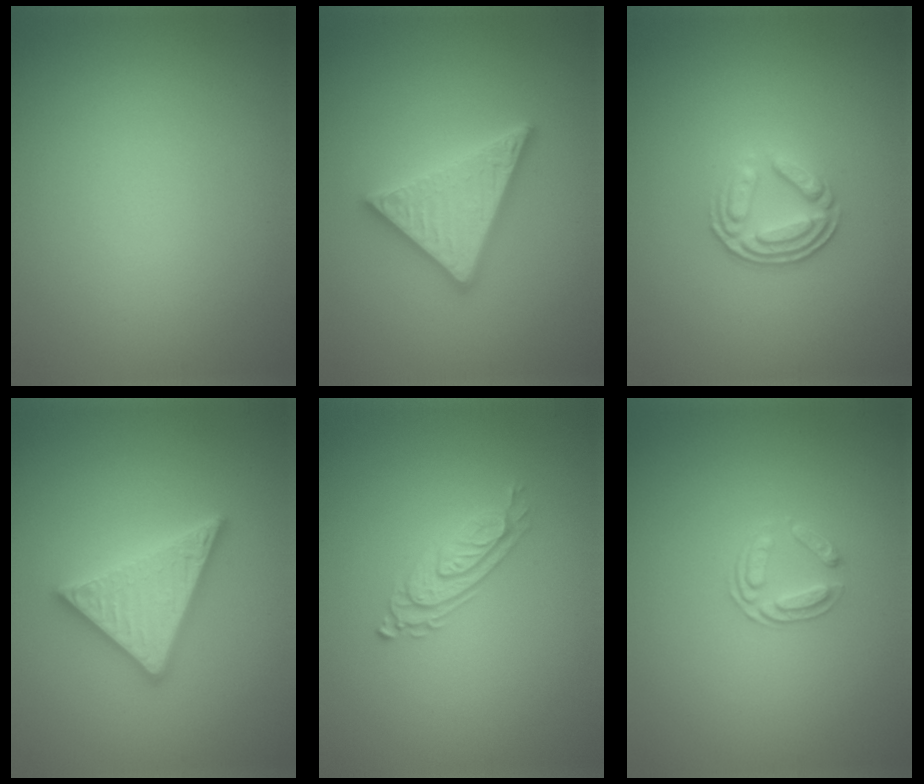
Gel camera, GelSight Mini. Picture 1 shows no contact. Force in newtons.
{"total": 4.7, "press": 4.6, "slide": 0.7}
{"total": 3.5, "press": 2.6, "slide": 2.4}
{"total": 4.9, "press": 4.9, "slide": 0.7}
{"total": 2.7, "press": 2.0, "slide": 1.8}
{"total": 1.7, "press": 1.3, "slide": 1.1}